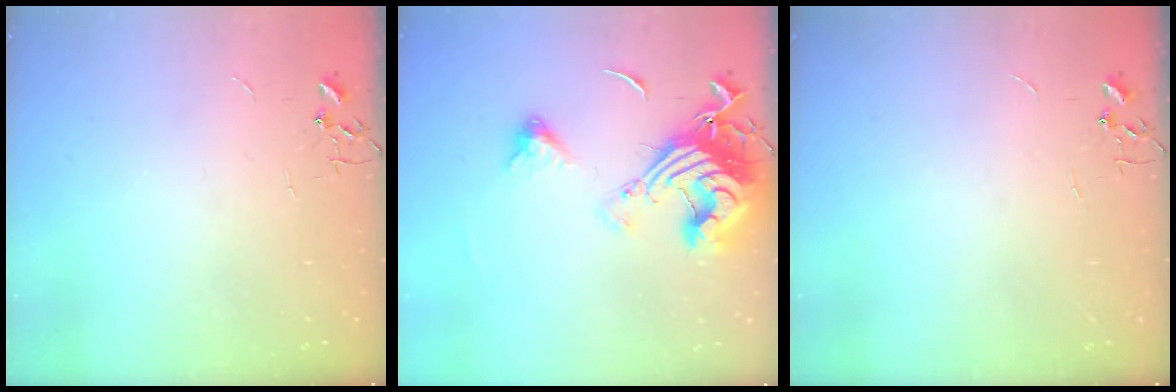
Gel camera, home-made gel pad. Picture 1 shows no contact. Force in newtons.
{"total": 17.8, "press": 17.7, "slide": 1.9}
{"total": 0.0}